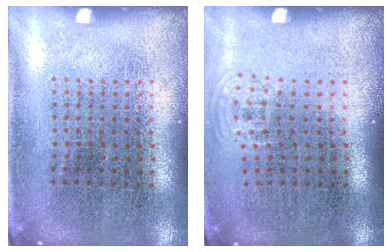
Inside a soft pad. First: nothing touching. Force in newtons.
{"total": 0.8, "press": 0.5, "slide": 0.6}